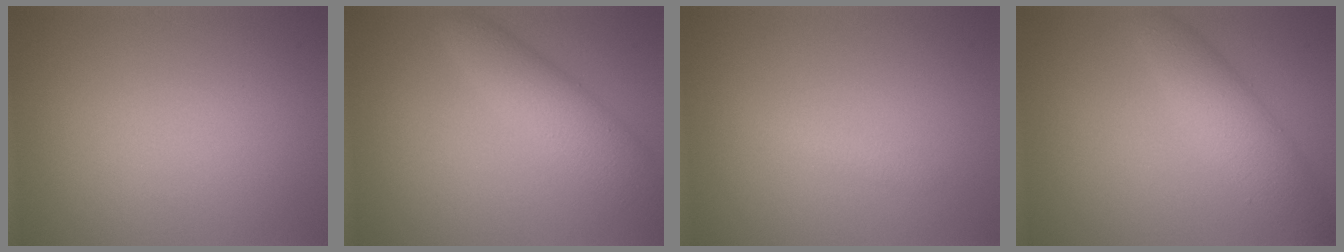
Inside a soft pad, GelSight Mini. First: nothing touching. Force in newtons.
{"total": 3.9, "press": 3.9, "slide": 0.0}
{"total": 0.7, "press": 0.7, "slide": 0.0}
{"total": 3.8, "press": 3.8, "slide": 0.1}